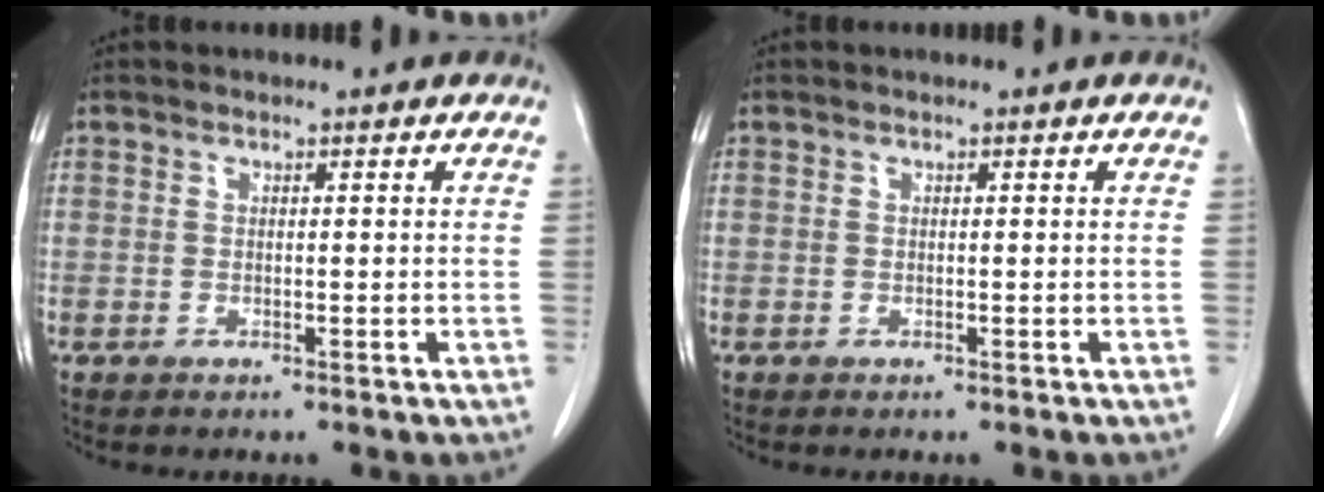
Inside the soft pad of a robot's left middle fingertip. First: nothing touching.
{"total": 0.0}